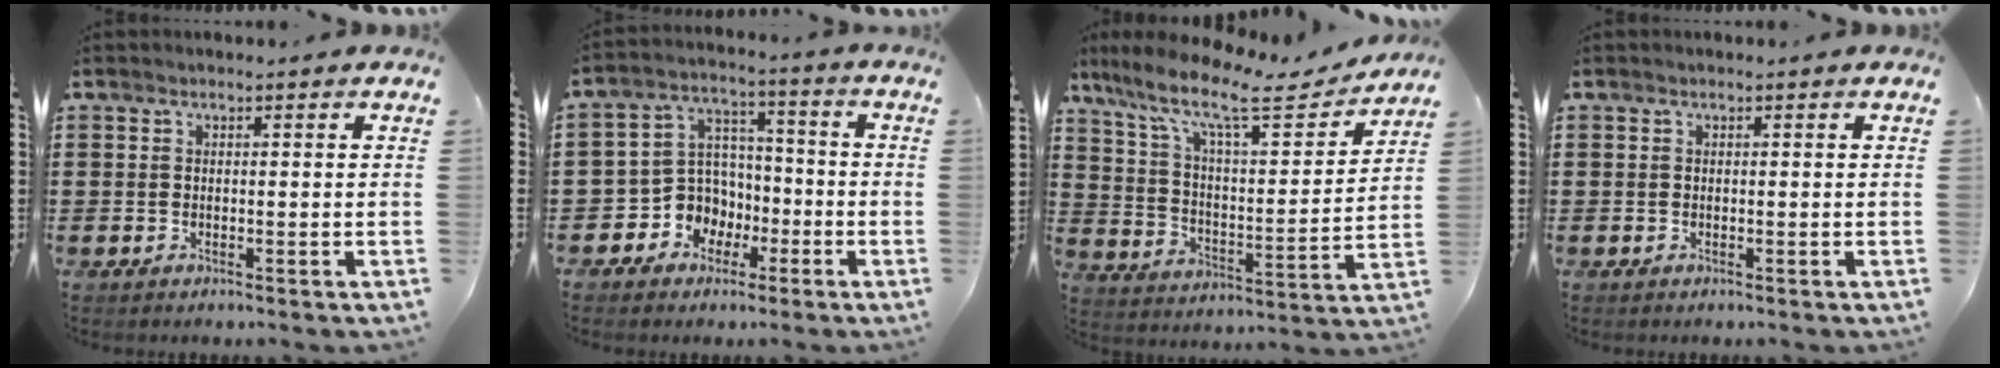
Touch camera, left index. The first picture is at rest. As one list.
[{"total": 7.8, "force": [-2.8, 7.1, 1.7], "torque": [-0.079, 0.004, -0.056]}, {"total": 12.3, "force": [9.3, 2.4, 7.7], "torque": [-0.174, -0.049, 0.153]}, {"total": 0.0}]